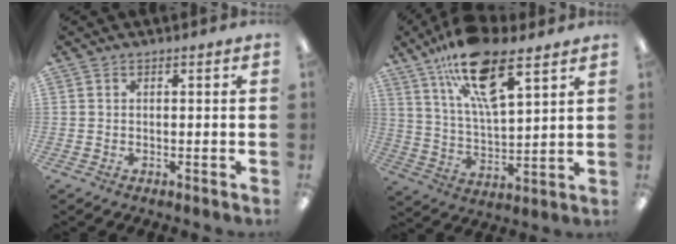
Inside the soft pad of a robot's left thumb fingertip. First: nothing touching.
{"total": 17.9, "force": [11.2, 6.4, 12.5], "torque": [-0.211, -0.050, 0.189]}